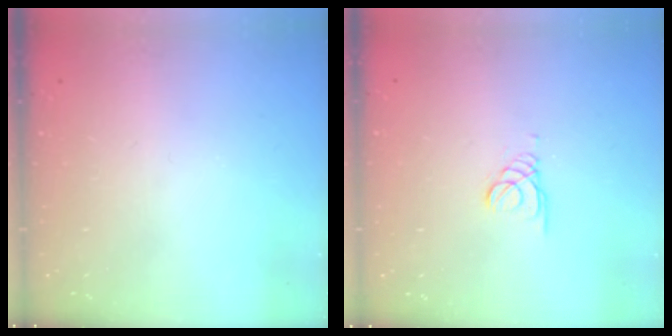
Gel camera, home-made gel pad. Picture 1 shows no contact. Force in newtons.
{"total": 1.0, "press": 1.0, "slide": 0.1}